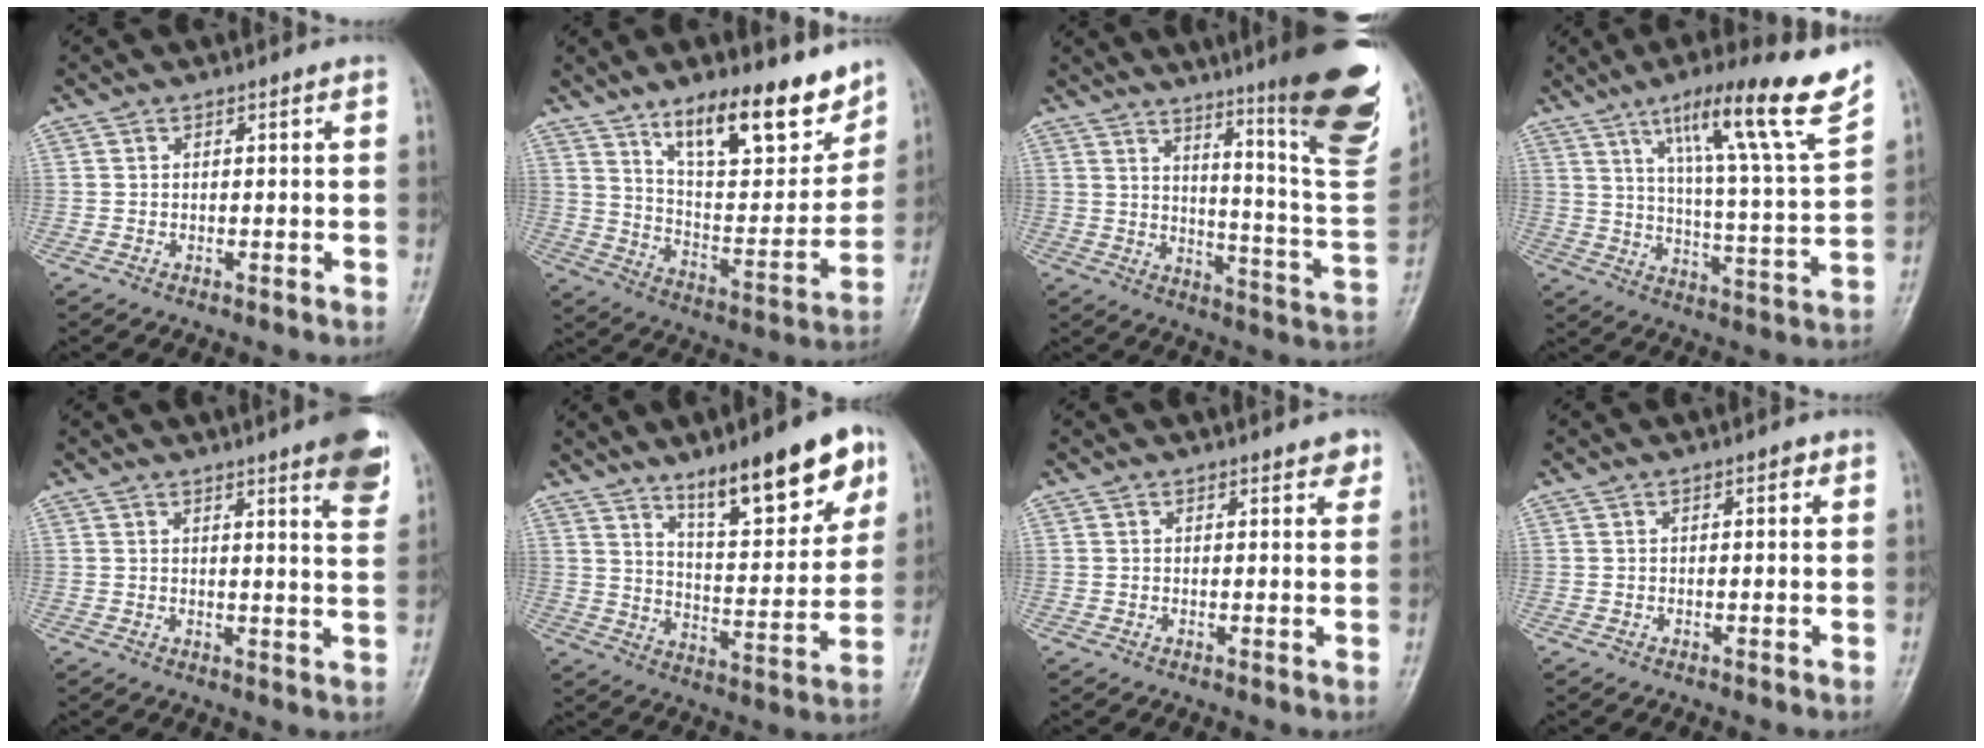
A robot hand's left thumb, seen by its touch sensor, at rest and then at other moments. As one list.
[{"total": 18.3, "force": [12.5, 6.3, 11.7], "torque": [-0.136, -0.080, 0.211]}, {"total": 25.4, "force": [14.9, 3.2, 20.3], "torque": [-0.237, -0.083, 0.206]}, {"total": 19.4, "force": [12.1, 1.1, 15.1], "torque": [-0.208, -0.059, 0.184]}, {"total": 8.9, "force": [5.6, 1.1, 6.9], "torque": [-0.071, -0.027, 0.060]}, {"total": 17.9, "force": [10.8, 5.4, 13.2], "torque": [-0.156, -0.053, 0.174]}, {"total": 2.5, "force": [1.9, 0.9, 1.4], "torque": [-0.004, -0.008, 0.021]}, {"total": 1.3, "force": [0.6, 0.5, 1.0], "torque": [-0.012, 0.001, 0.006]}]